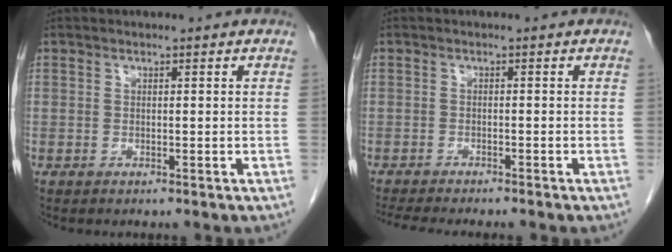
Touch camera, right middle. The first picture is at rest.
{"total": 8.7, "force": [-7.5, 1.3, 4.3], "torque": [-0.057, -0.009, -0.105]}